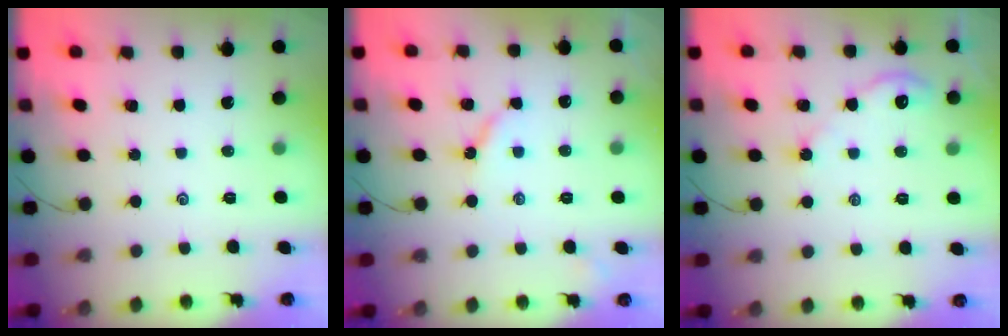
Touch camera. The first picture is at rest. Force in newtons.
{"total": 4.9, "press": 4.8, "slide": 0.4}
{"total": 4.4, "press": 4.3, "slide": 0.7}